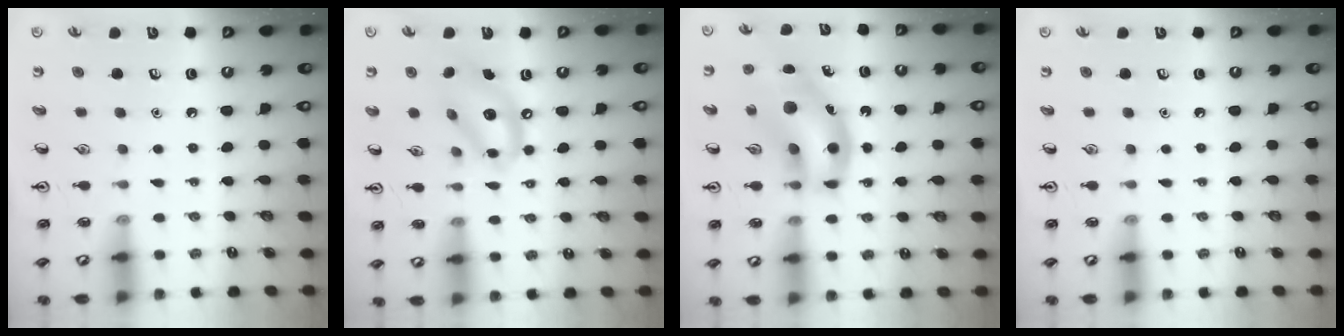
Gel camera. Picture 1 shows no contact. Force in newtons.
{"total": 12.7, "press": 12.1, "slide": 3.8}
{"total": 15.9, "press": 15.6, "slide": 3.2}
{"total": 0.0}